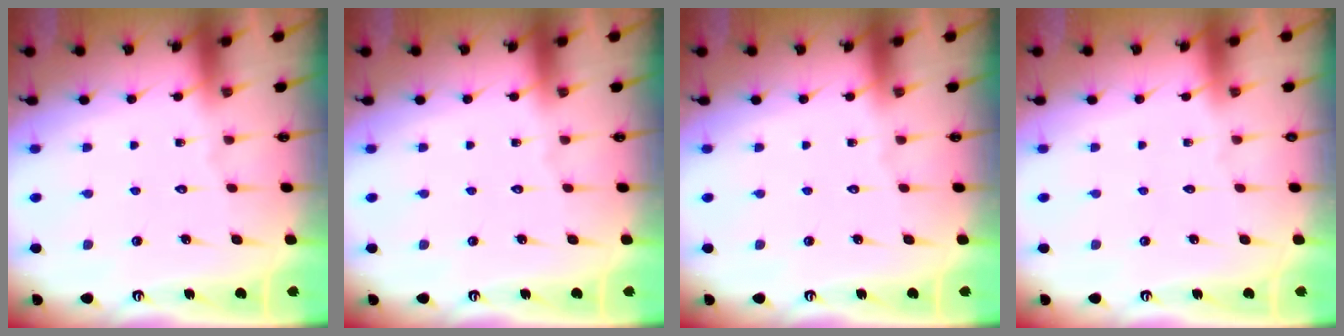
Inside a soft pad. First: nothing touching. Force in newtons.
{"total": 0.0}
{"total": 0.0}
{"total": 0.0}